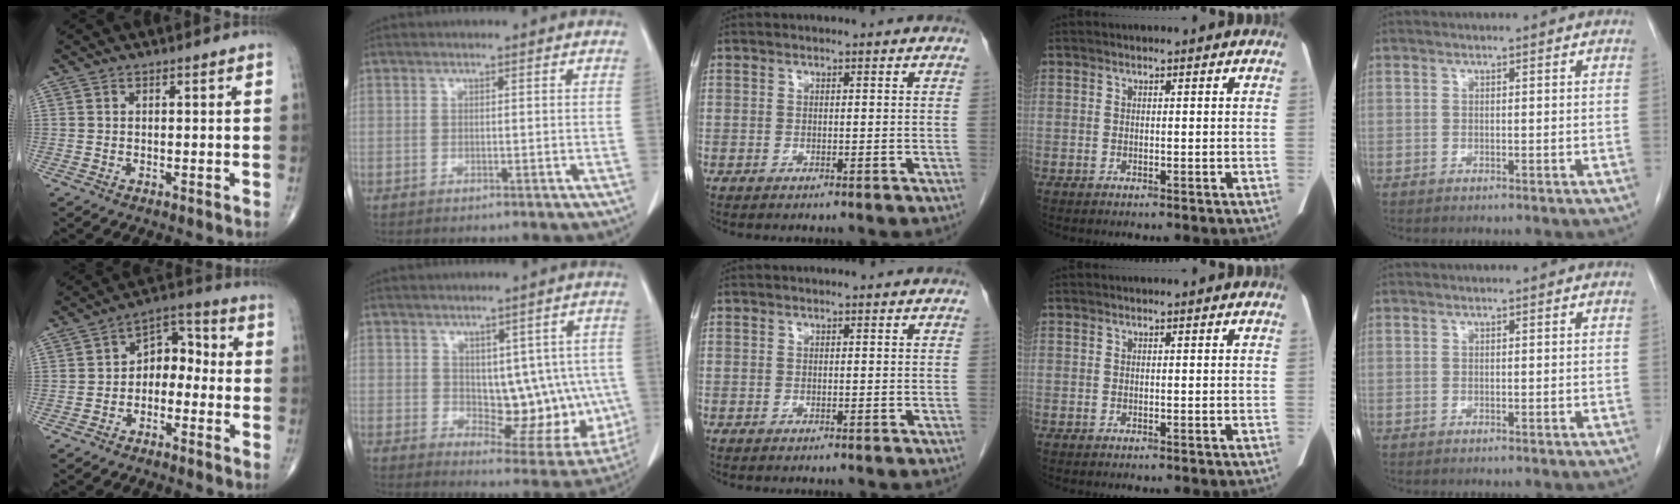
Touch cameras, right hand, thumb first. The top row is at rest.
{"thumb": {"total": 7.5, "force": [-1.7, 5.3, 5.1], "torque": [-0.048, 0.045, -0.044]}, "index": {"total": 11.6, "force": [0.4, 6.5, 9.6], "torque": [-0.101, 0.009, 0.029]}}